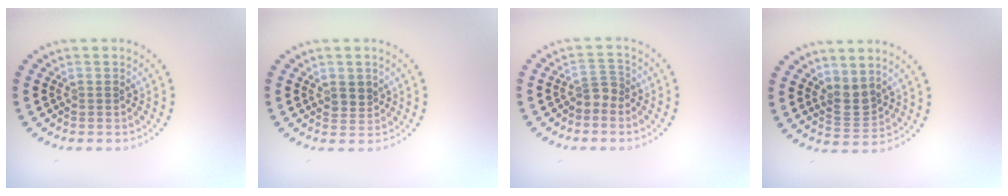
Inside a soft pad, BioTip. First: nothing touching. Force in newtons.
{"total": 1.7, "press": 1.4, "slide": 0.8}
{"total": 1.8, "press": 1.4, "slide": 1.1}
{"total": 2.1, "press": 1.7, "slide": 1.1}